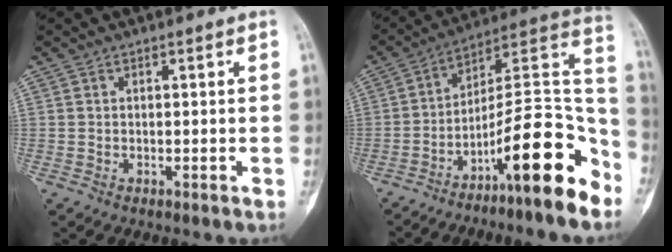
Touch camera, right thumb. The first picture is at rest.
{"total": 18.5, "force": [-10.5, 3.5, 14.8], "torque": [-0.214, 0.099, -0.169]}